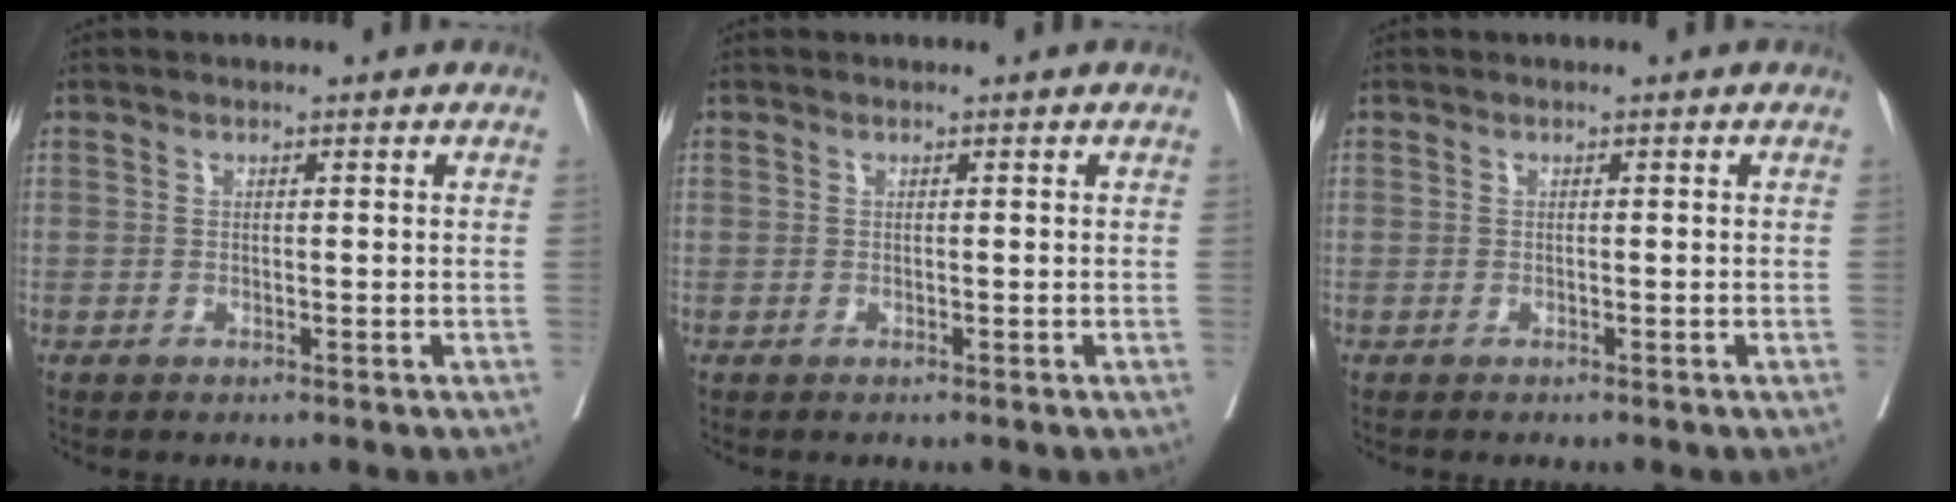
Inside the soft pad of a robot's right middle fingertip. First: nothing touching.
{"total": 0.0}
{"total": 0.0}